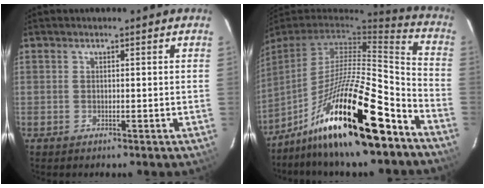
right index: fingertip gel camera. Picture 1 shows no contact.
{"total": 24.1, "force": [-16.3, 4.0, 17.3], "torque": [-0.280, -0.034, -0.270]}